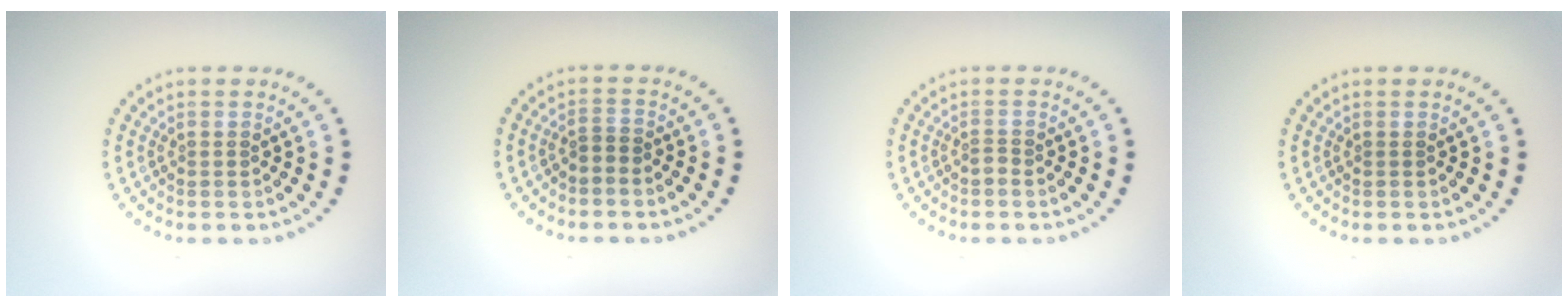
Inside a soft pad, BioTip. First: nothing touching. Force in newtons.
{"total": 1.0, "press": 0.7, "slide": 0.7}
{"total": 0.8, "press": 0.5, "slide": 0.6}
{"total": 0.0}